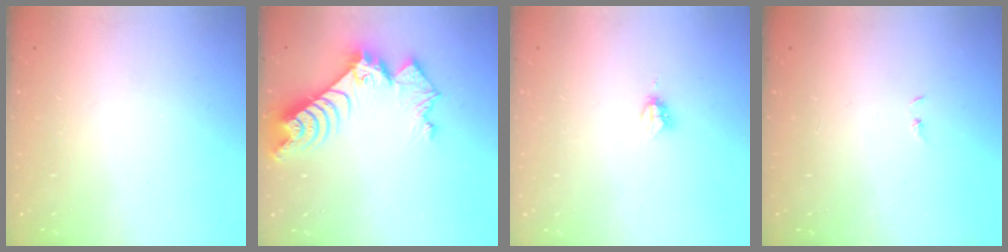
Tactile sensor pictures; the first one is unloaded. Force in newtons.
{"total": 10.7, "press": 10.6, "slide": 1.1}
{"total": 3.9, "press": 3.9, "slide": 0.5}
{"total": 0.7, "press": 0.7, "slide": 0.1}